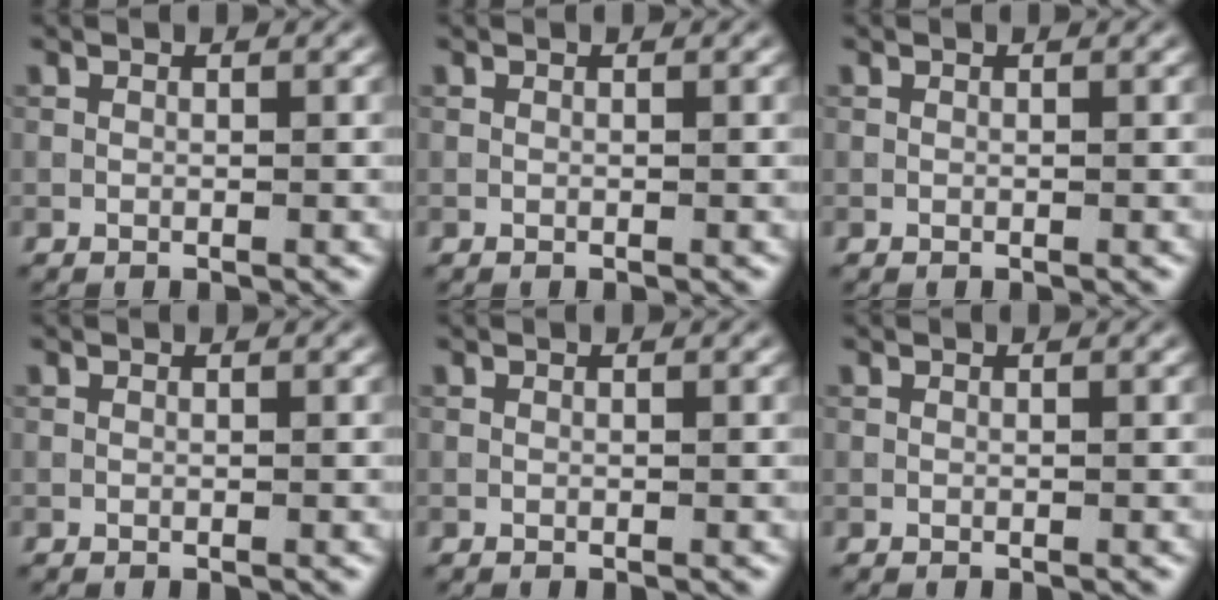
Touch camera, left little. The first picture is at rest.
{"total": 0.0}
{"total": 0.0}
{"total": 0.0}
{"total": 0.0}
{"total": 0.0}